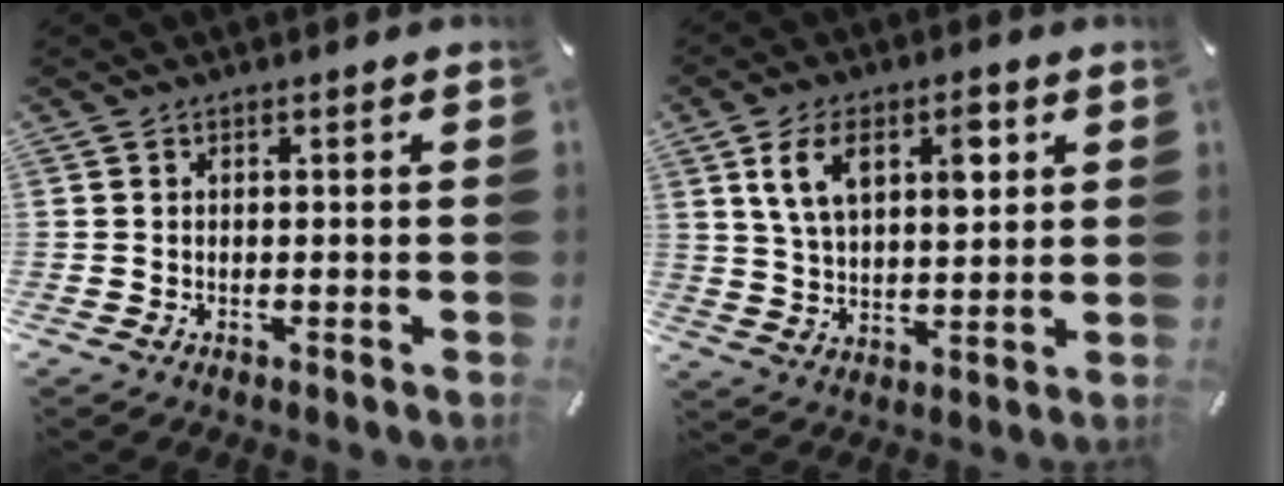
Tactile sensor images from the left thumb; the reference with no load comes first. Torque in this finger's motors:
{"motor_torque": [1.95, 2.03, 1.23, -1.09, 0.50]}